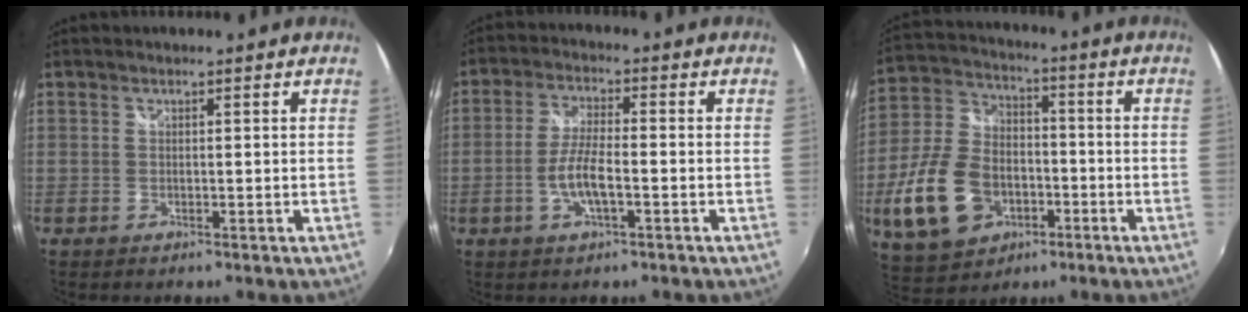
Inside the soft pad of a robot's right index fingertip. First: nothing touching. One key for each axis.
{"total": 6.5, "fx": -2.2, "fy": 1.7, "fz": 5.9, "tx": -0.122, "ty": -0.001, "tz": -0.042}
{"total": 16.8, "fx": -5.8, "fy": 11.2, "fz": 11.0, "tx": -0.263, "ty": 0.005, "tz": -0.088}